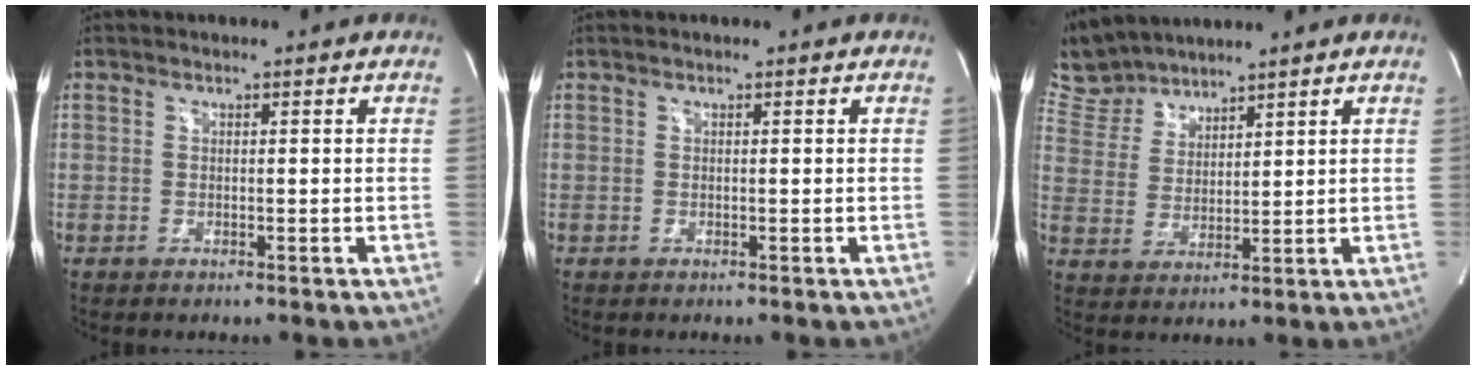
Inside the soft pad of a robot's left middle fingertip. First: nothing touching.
{"total": 0.0}
{"total": 8.0, "force": [7.8, 1.8, 0.5], "torque": [-0.026, 0.009, 0.172]}